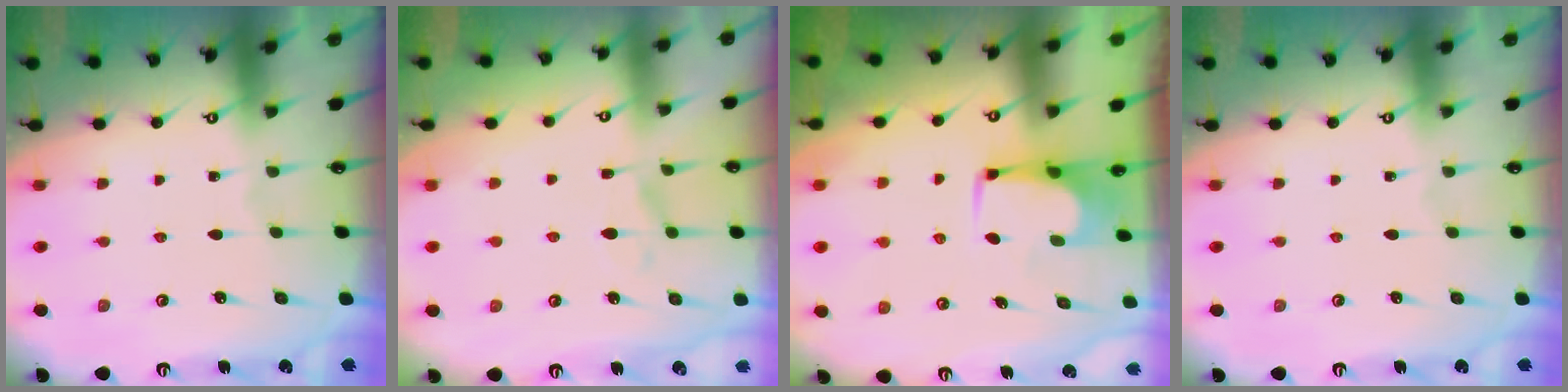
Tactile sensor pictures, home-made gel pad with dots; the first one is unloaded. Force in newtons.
{"total": 0.7, "press": 0.3, "slide": 0.7}
{"total": 1.6, "press": 1.5, "slide": 0.3}
{"total": 0.0}